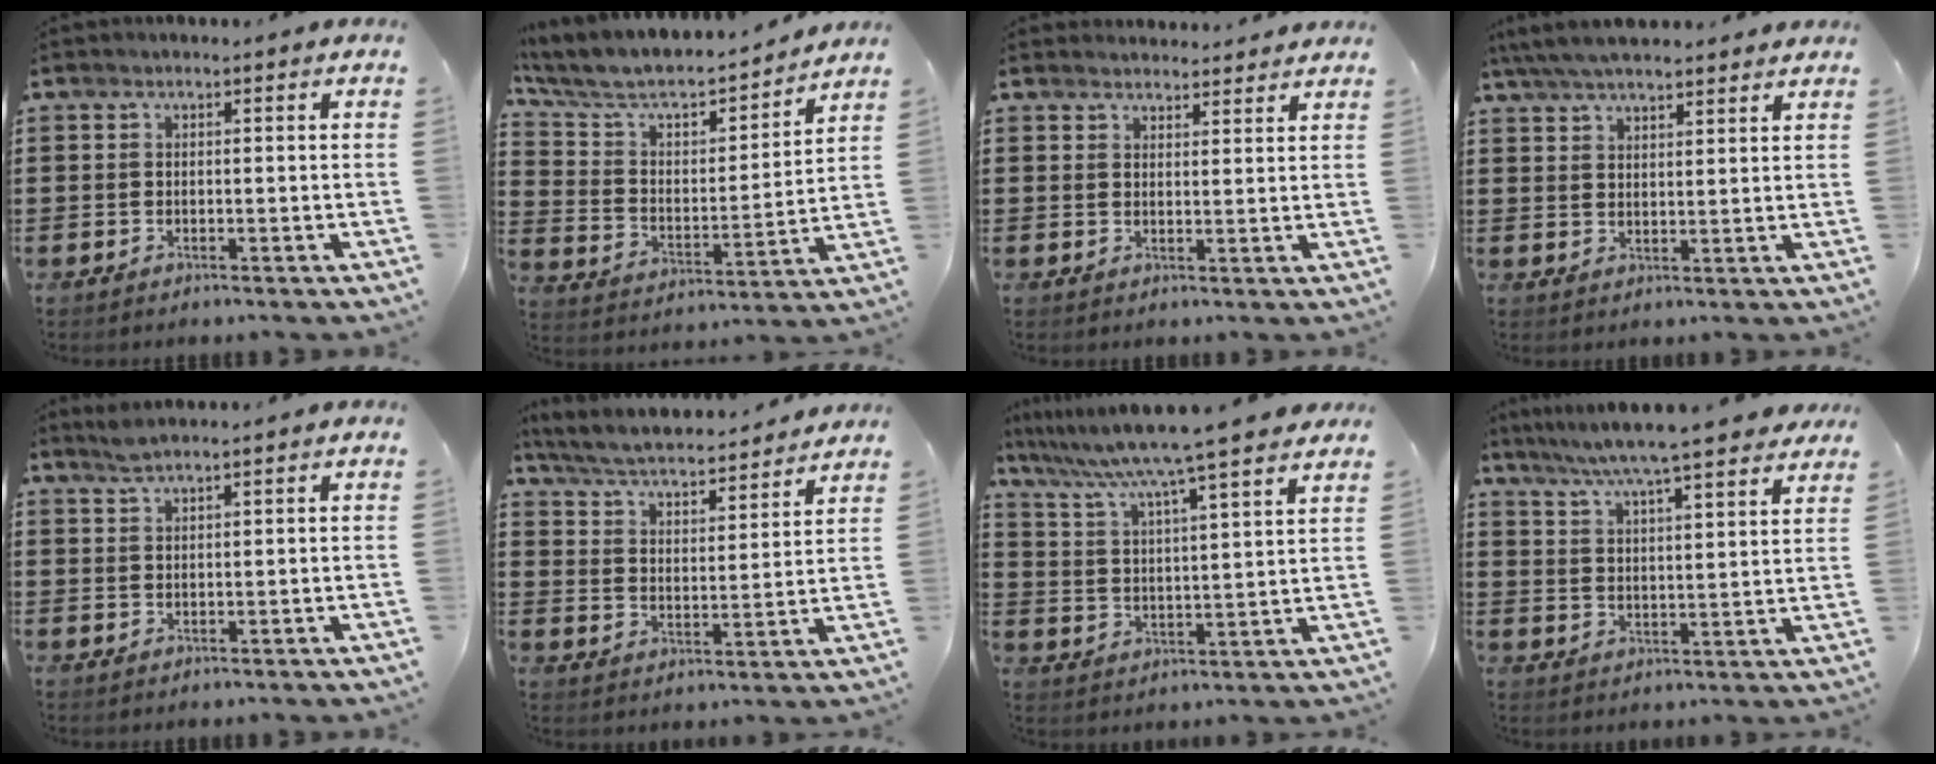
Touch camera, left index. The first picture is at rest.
{"total": 6.5, "force": [5.6, 2.1, 2.6], "torque": [-0.080, -0.043, 0.089]}
{"total": 2.5, "force": [2.4, 0.3, -0.1], "torque": [-0.004, -0.005, 0.047]}
{"total": 5.4, "force": [4.9, 0.6, 2.0], "torque": [-0.053, -0.008, 0.091]}
{"total": 1.8, "force": [1.6, 0.0, 0.9], "torque": [-0.020, 0.001, 0.030]}
{"total": 4.8, "force": [4.6, 0.0, 1.2], "torque": [-0.047, -0.035, 0.073]}
{"total": 7.6, "force": [6.7, -1.5, 3.4], "torque": [-0.093, -0.049, 0.106]}
{"total": 7.0, "force": [6.3, -0.4, 3.0], "torque": [-0.082, -0.034, 0.107]}